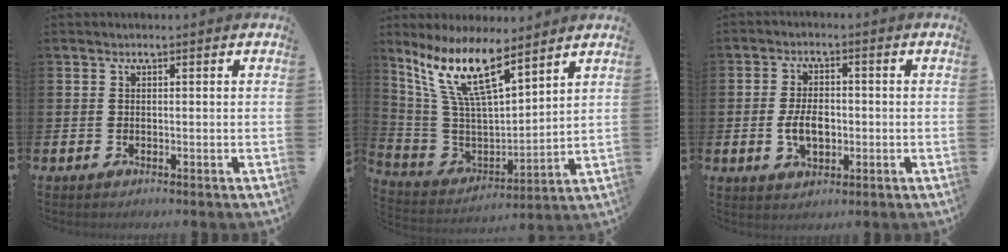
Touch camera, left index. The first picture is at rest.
{"total": 12.1, "force": [8.7, 3.2, 7.7], "torque": [-0.180, -0.036, 0.156]}
{"total": 4.7, "force": [-0.7, 2.8, 3.7], "torque": [-0.050, 0.000, -0.016]}